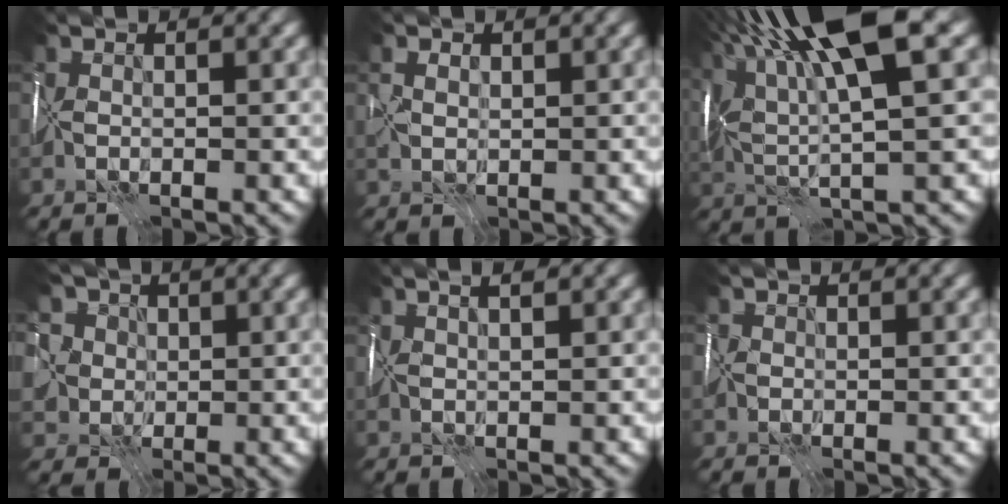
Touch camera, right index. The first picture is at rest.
{"total": 1.1, "force": [0.7, 0.8, 0.3], "torque": [-0.003, 0.008, 0.015]}
{"total": 12.7, "force": [5.5, 2.9, 11.1], "torque": [-0.211, 0.026, 0.095]}
{"total": 9.3, "force": [4.1, 7.5, 3.6], "torque": [-0.067, 0.033, 0.038]}
{"total": 3.0, "force": [2.0, 0.9, 2.1], "torque": [-0.009, 0.026, 0.010]}
{"total": 0.9, "force": [0.1, 0.9, 0.0], "torque": [0.010, 0.006, -0.004]}